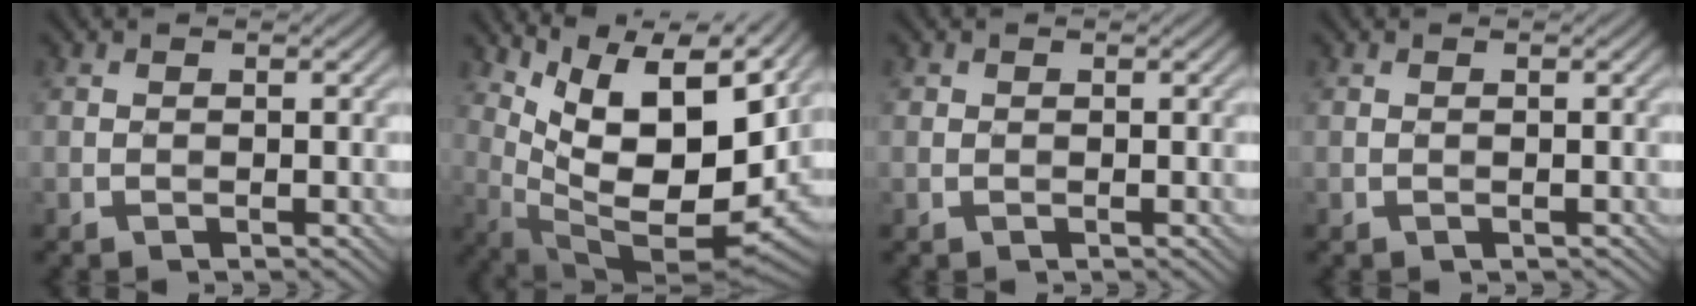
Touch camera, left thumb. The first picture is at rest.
{"total": 14.2, "force": [7.3, 5.3, 10.9], "torque": [-0.209, 0.003, 0.145]}
{"total": 0.7, "force": [0.4, 0.6, 0.1], "torque": [-0.003, 0.001, 0.004]}
{"total": 0.0}